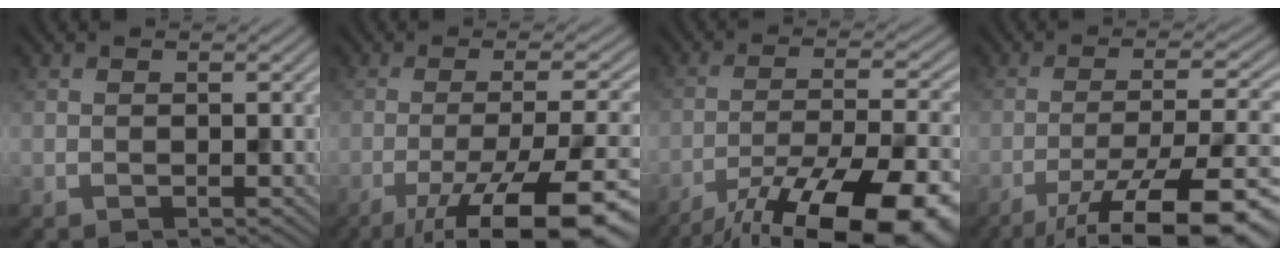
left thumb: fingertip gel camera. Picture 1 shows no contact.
{"total": 15.5, "force": [-8.5, 4.0, 12.4], "torque": [-0.180, -0.007, -0.124]}
{"total": 18.9, "force": [-13.5, 5.5, 12.1], "torque": [-0.154, -0.025, -0.198]}
{"total": 15.2, "force": [-9.5, 3.5, 11.3], "torque": [-0.171, -0.017, -0.137]}